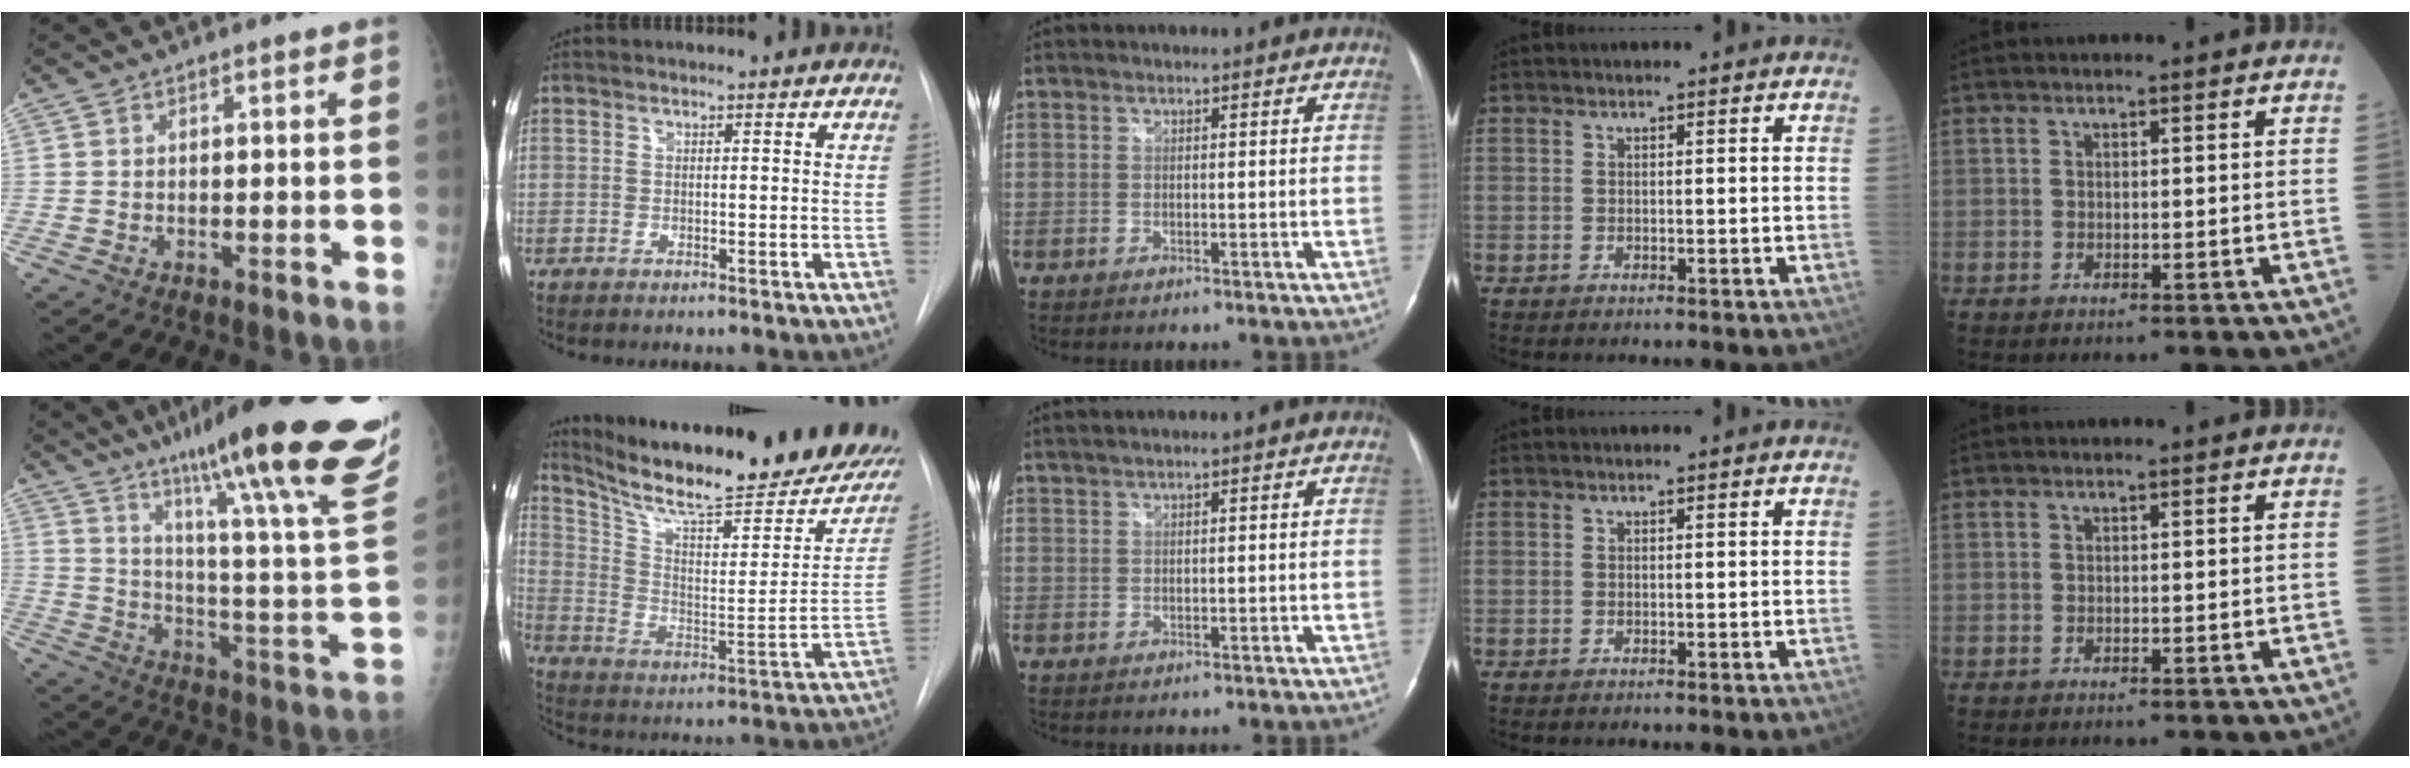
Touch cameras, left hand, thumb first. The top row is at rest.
{"thumb": {"total": 33.4, "force": [21.8, 3.8, 25.0], "torque": [-0.306, -0.084, 0.320]}, "index": {"total": 27.0, "force": [22.8, 3.1, 14.1], "torque": [-0.229, -0.061, 0.324]}, "middle": {"total": 2.3, "force": [1.8, -0.2, 1.4], "torque": [-0.030, 0.017, 0.040]}}